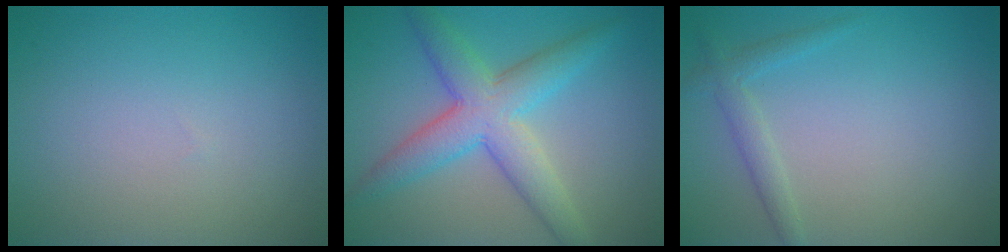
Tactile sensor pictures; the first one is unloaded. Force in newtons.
{"total": 6.0, "press": 6.0, "slide": 0.2}
{"total": 1.8, "press": 1.8, "slide": 0.0}